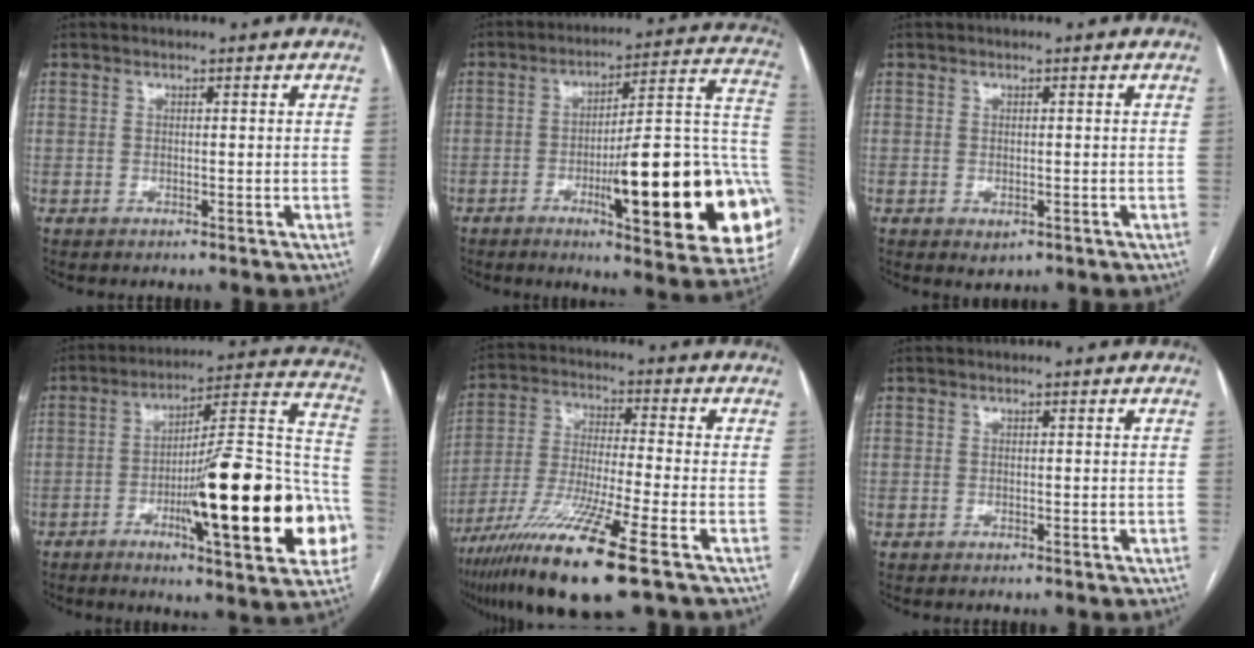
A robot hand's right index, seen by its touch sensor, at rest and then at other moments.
{"total": 26.1, "force": [-6.2, 3.8, 25.1], "torque": [-0.253, 0.002, -0.080]}
{"total": 1.7, "force": [-0.7, 0.9, 1.3], "torque": [-0.016, -0.003, -0.001]}
{"total": 24.9, "force": [-7.4, 3.1, 23.6], "torque": [-0.285, 0.007, -0.101]}
{"total": 16.3, "force": [-9.4, 0.1, 13.4], "torque": [-0.268, -0.046, -0.172]}
{"total": 0.0}